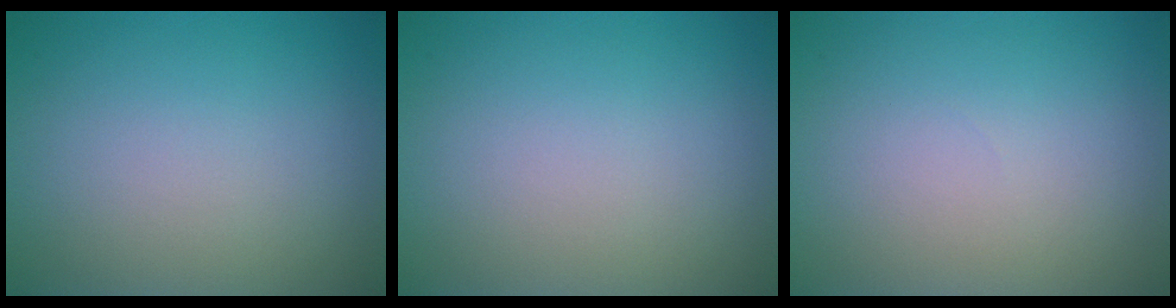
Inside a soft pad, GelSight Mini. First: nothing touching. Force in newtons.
{"total": 0.0}
{"total": 0.0}